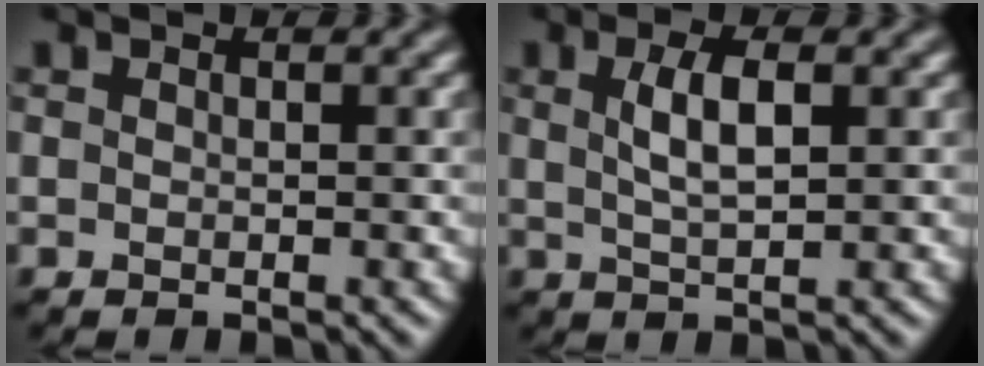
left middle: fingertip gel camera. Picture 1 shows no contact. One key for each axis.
{"total": 3.3, "fx": 0.9, "fy": 1.0, "fz": 3.0, "tx": -0.058, "ty": 0.005, "tz": 0.018}